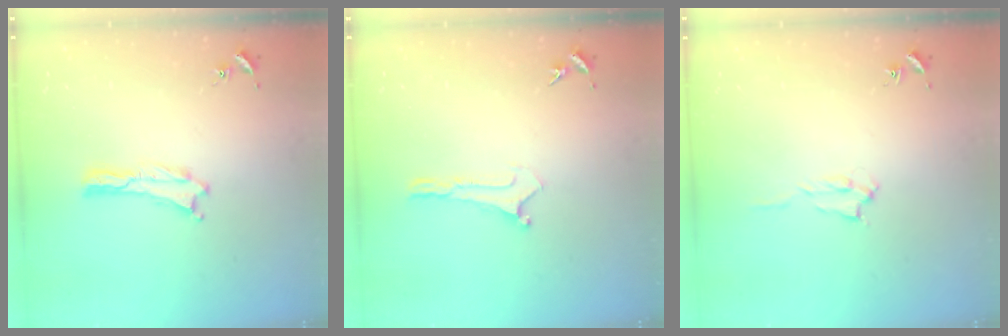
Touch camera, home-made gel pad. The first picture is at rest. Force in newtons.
{"total": 0.0}
{"total": 1.4, "press": 1.4, "slide": 0.2}